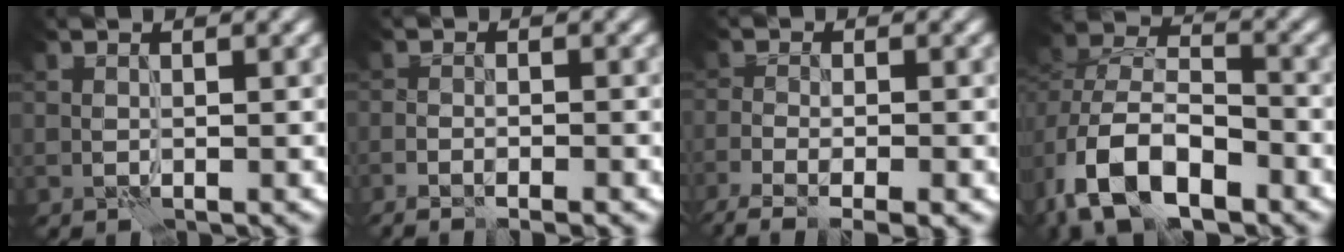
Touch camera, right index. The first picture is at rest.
{"total": 2.9, "force": [-1.9, 0.6, 2.1], "torque": [-0.028, 0.011, -0.024]}
{"total": 5.1, "force": [-3.6, 1.4, 3.3], "torque": [-0.059, -0.011, -0.062]}
{"total": 9.7, "force": [-5.1, 5.9, 5.9], "torque": [-0.106, -0.002, -0.092]}